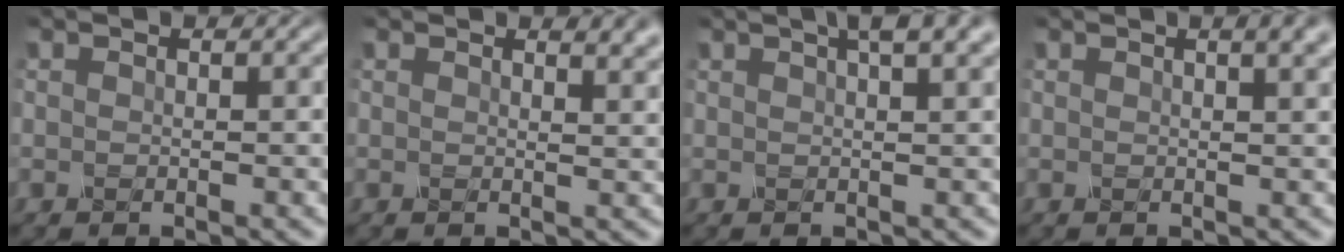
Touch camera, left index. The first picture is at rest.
{"total": 3.5, "force": [2.6, 1.4, 2.0], "torque": [-0.009, 0.016, 0.020]}
{"total": 4.9, "force": [2.9, 1.6, 3.7], "torque": [-0.031, 0.020, 0.015]}
{"total": 4.3, "force": [2.3, 1.7, 3.2], "torque": [-0.020, 0.020, 0.003]}